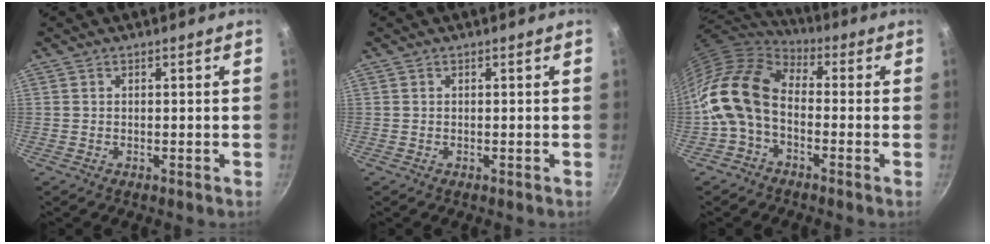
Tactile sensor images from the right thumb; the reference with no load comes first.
{"total": 0.0}
{"total": 14.1, "force": [-2.3, 9.3, 10.3], "torque": [-0.182, 0.037, -0.066]}